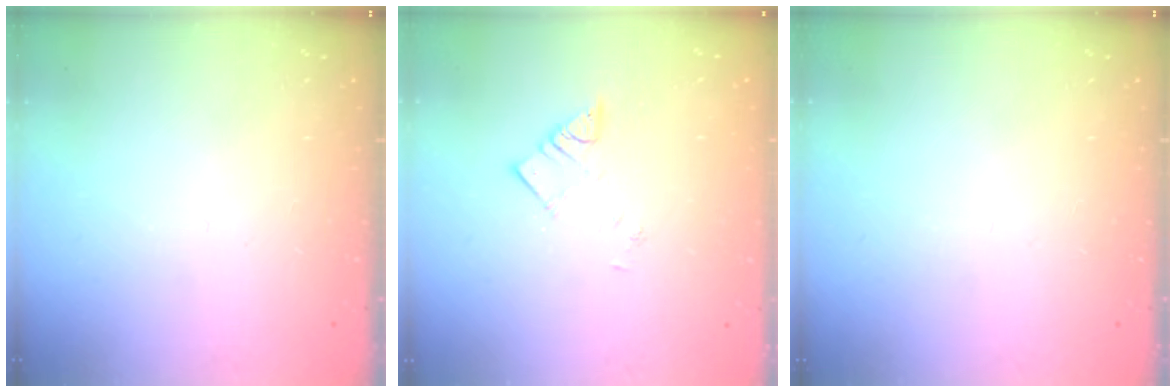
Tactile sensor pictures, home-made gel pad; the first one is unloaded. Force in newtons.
{"total": 3.7, "press": 3.7, "slide": 0.1}
{"total": 0.0}